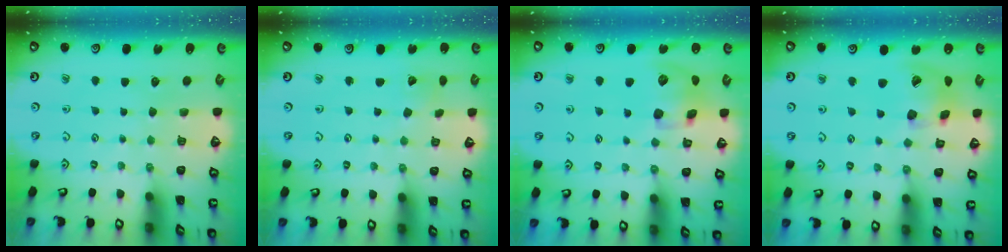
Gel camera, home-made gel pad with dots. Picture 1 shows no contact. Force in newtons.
{"total": 2.8, "press": 2.8, "slide": 0.4}
{"total": 13.1, "press": 12.9, "slide": 2.2}
{"total": 15.7, "press": 15.5, "slide": 2.3}